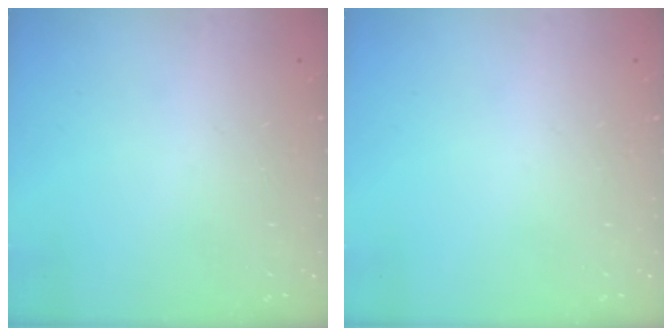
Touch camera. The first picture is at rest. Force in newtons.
{"total": 0.0}